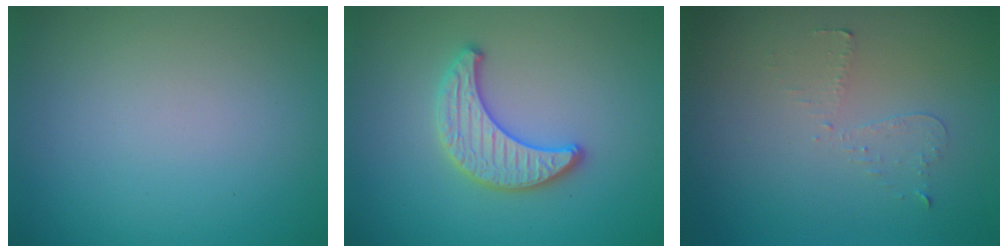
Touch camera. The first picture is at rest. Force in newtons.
{"total": 3.1, "press": 3.1, "slide": 0.3}
{"total": 0.9, "press": 0.8, "slide": 0.4}